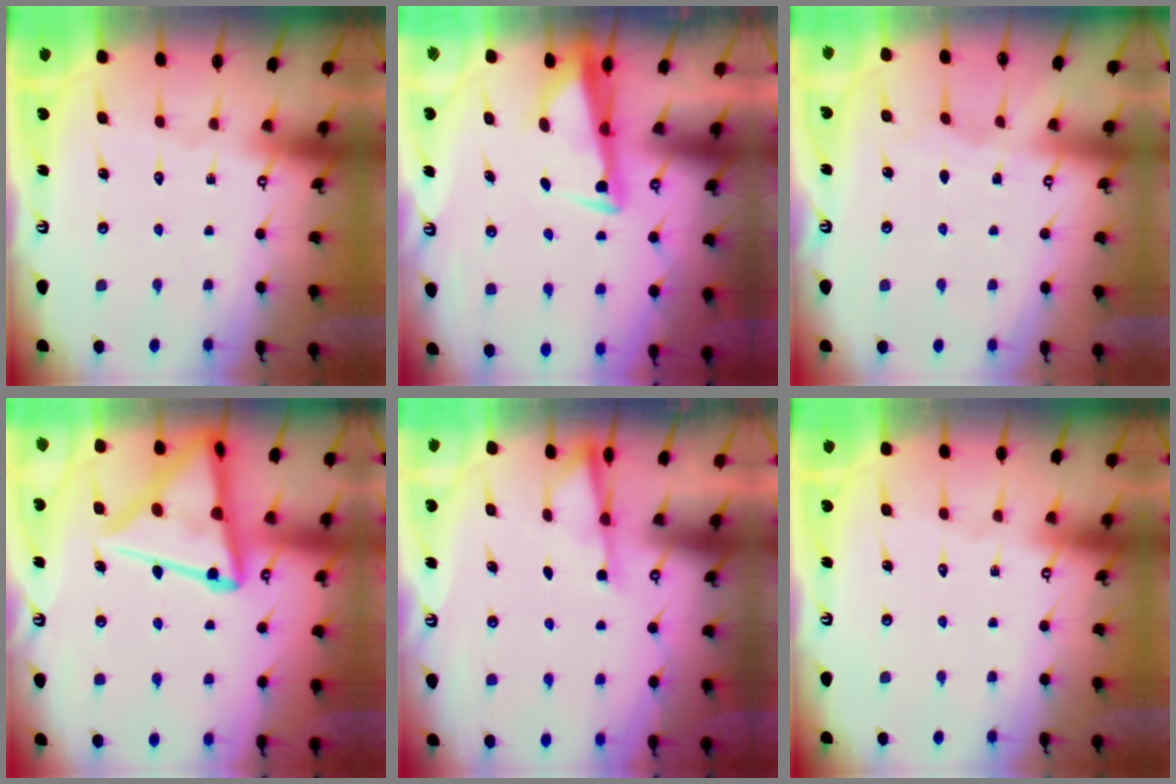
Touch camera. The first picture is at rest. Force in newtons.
{"total": 3.6, "press": 3.5, "slide": 0.9}
{"total": 3.3, "press": 3.3, "slide": 0.1}
{"total": 17.8, "press": 17.8, "slide": 1.6}
{"total": 2.2, "press": 2.2, "slide": 0.5}
{"total": 0.0}